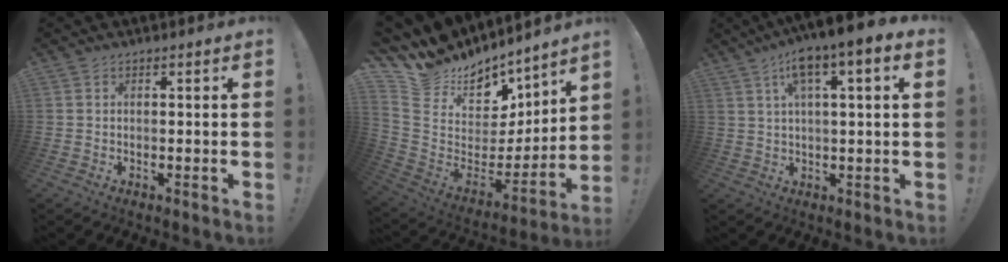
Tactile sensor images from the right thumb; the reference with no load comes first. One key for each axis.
{"total": 12.8, "fx": 10.6, "fy": 6.9, "fz": 2.1, "tx": -0.041, "ty": -0.106, "tz": 0.216}
{"total": 8.8, "fx": 3.3, "fy": 2.0, "fz": 7.9, "tx": -0.119, "ty": -0.018, "tz": 0.051}